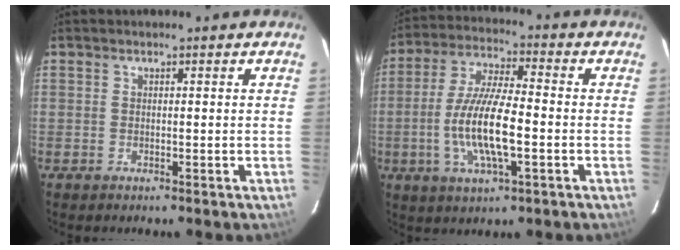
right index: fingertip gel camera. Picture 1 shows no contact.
{"total": 12.9, "force": [-2.9, 3.2, 12.2], "torque": [-0.247, -0.003, -0.055]}